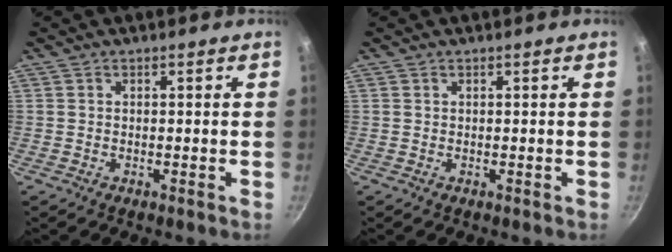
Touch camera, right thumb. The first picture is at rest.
{"total": 0.0}